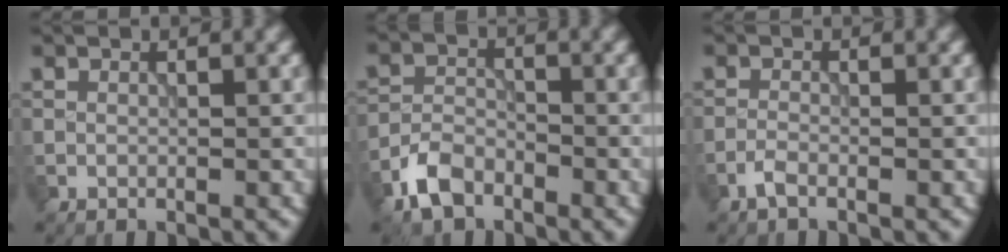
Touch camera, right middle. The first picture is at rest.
{"total": 3.7, "force": [-2.7, 2.0, 1.7], "torque": [-0.031, 0.001, -0.061]}
{"total": 1.2, "force": [-0.9, 0.3, 0.7], "torque": [-0.018, 0.002, -0.022]}